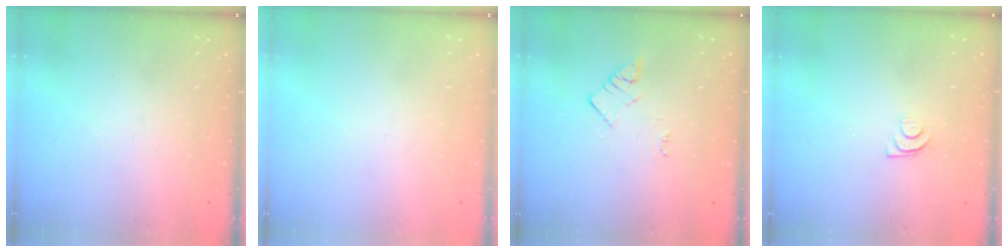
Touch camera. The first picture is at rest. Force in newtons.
{"total": 1.6, "press": 1.6, "slide": 0.1}
{"total": 3.0, "press": 3.0, "slide": 0.4}
{"total": 4.2, "press": 4.2, "slide": 0.5}